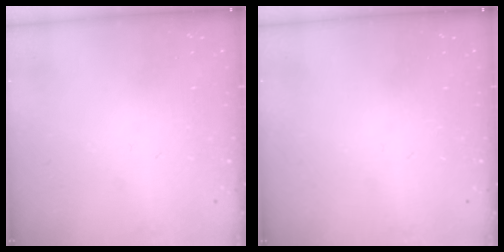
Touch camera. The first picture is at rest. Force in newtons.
{"total": 0.0}